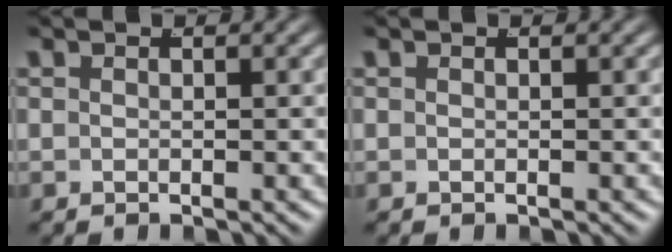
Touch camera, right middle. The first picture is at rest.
{"total": 0.0}